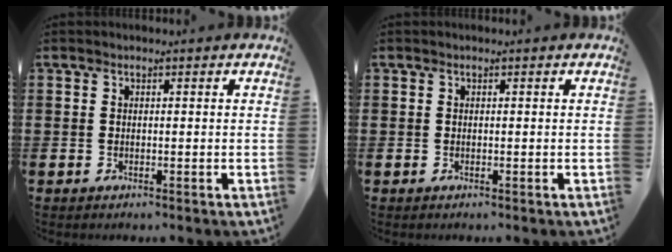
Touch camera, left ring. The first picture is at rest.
{"total": 0.0}